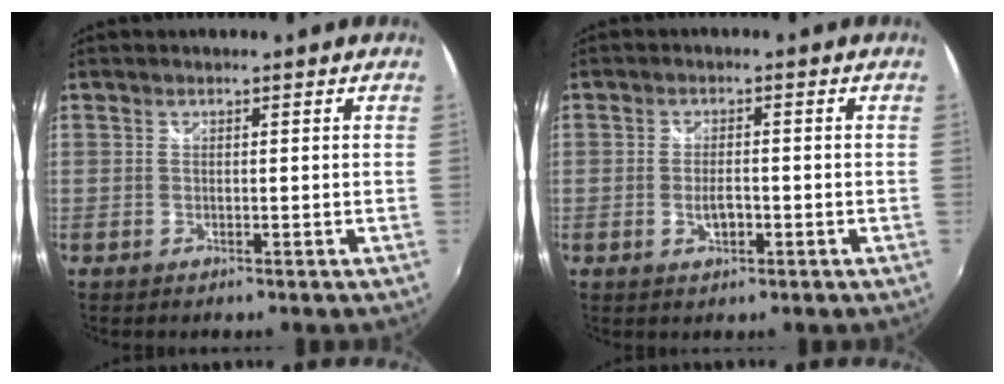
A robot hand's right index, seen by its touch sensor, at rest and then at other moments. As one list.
[{"total": 3.2, "force": [-1.1, 1.4, 2.7], "torque": [-0.050, -0.003, -0.019]}]